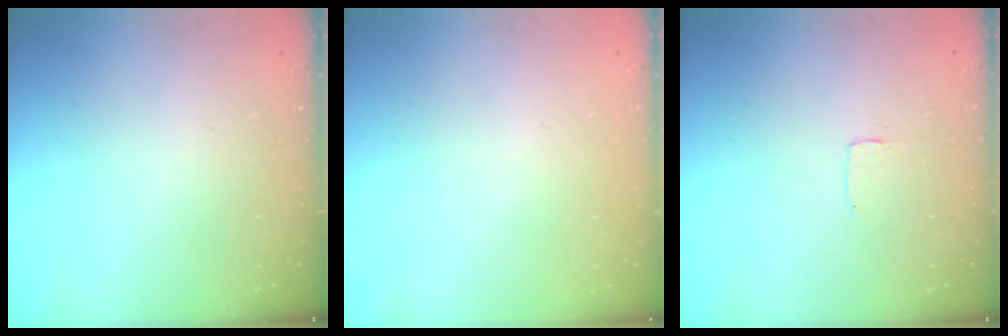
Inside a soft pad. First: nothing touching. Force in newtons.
{"total": 0.0}
{"total": 1.7, "press": 1.7, "slide": 0.1}